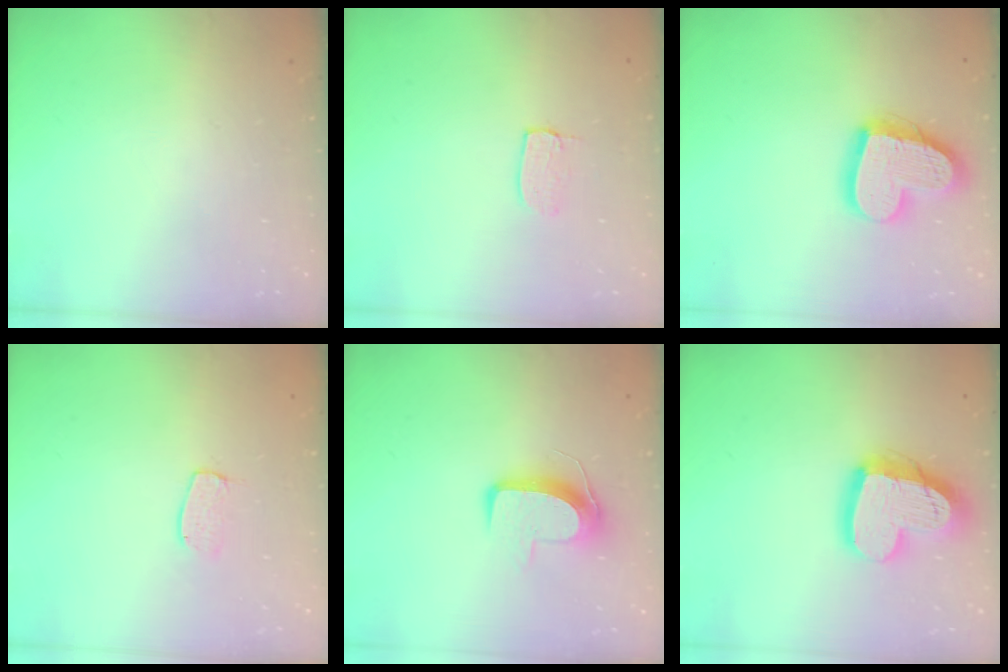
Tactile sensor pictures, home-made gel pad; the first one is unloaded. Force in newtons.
{"total": 3.4, "press": 3.4, "slide": 0.1}
{"total": 17.8, "press": 17.7, "slide": 1.9}
{"total": 5.7, "press": 5.7, "slide": 0.4}
{"total": 9.3, "press": 9.3, "slide": 0.6}
{"total": 17.4, "press": 17.3, "slide": 1.5}